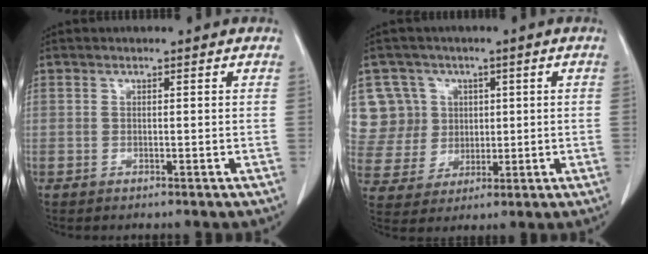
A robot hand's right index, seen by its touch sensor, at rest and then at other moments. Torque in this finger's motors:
{"motor_torque": [-0.17, 0.35, -0.03, -0.01]}